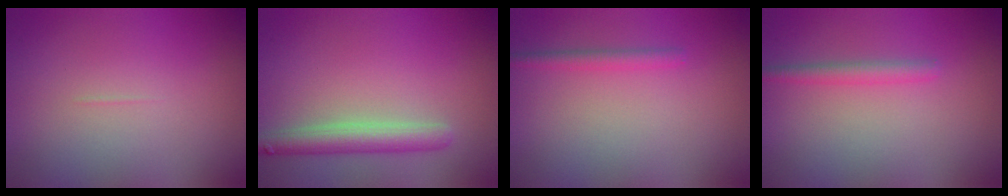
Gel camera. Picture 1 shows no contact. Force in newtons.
{"total": 3.3, "press": 3.3, "slide": 0.2}
{"total": 1.3, "press": 1.3, "slide": 0.1}
{"total": 1.6, "press": 1.6, "slide": 0.0}